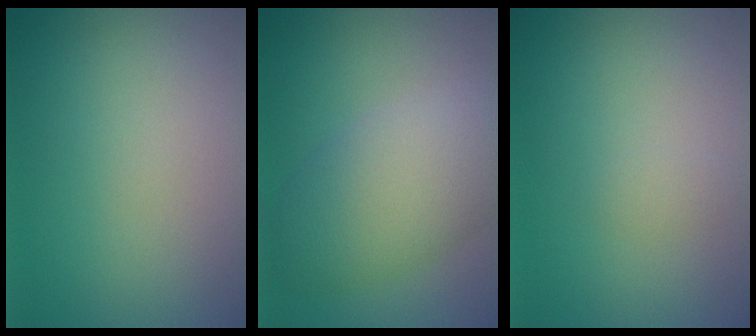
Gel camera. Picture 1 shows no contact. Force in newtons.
{"total": 7.3, "press": 7.3, "slide": 0.4}
{"total": 0.8, "press": 0.8, "slide": 0.0}